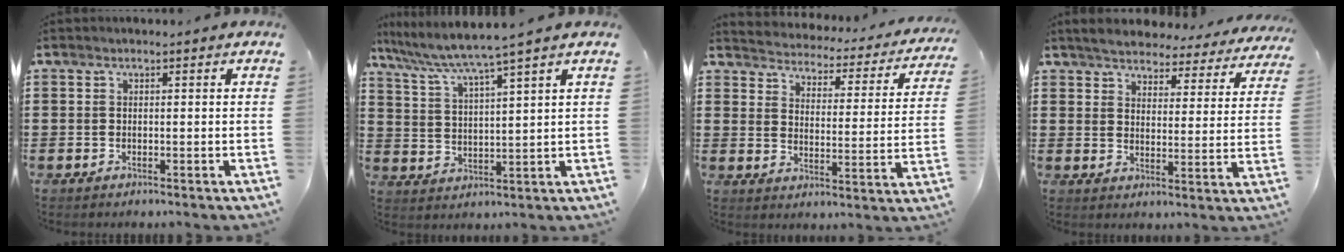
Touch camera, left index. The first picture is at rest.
{"total": 5.0, "force": [4.1, -0.8, 2.8], "torque": [-0.074, -0.032, 0.064]}
{"total": 2.7, "force": [2.7, 0.1, -0.1], "torque": [-0.020, -0.033, 0.036]}
{"total": 4.6, "force": [4.5, 0.4, 0.7], "torque": [-0.040, -0.031, 0.076]}